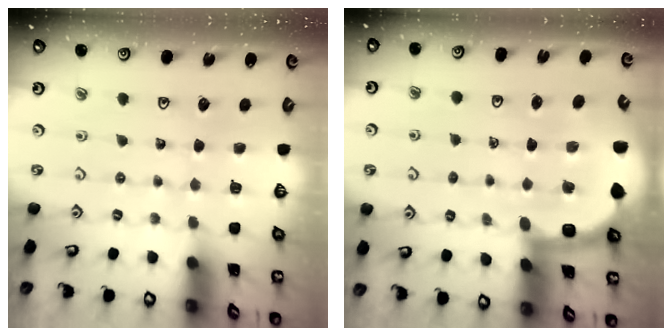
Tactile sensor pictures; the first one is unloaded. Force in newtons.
{"total": 6.2, "press": 6.0, "slide": 1.5}